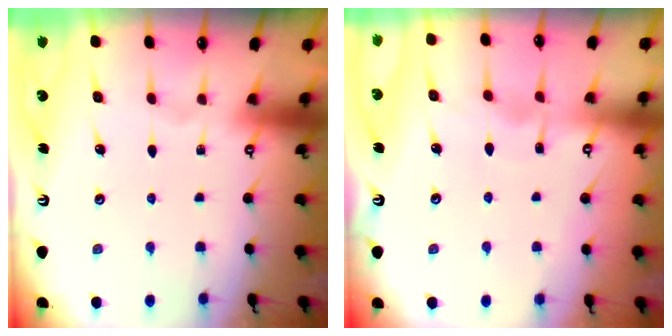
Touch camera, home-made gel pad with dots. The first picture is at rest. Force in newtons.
{"total": 3.4, "press": 3.4, "slide": 0.4}